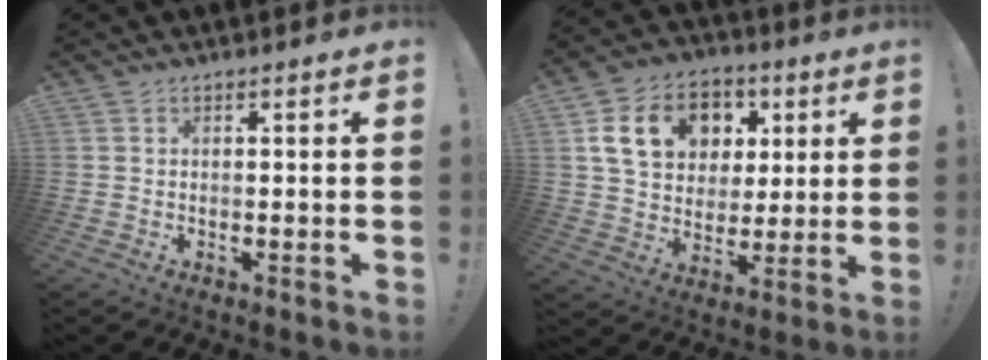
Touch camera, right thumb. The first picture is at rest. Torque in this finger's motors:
{"motor_torque": [2.04, 1.92, 0.54, -0.25, 0.05]}